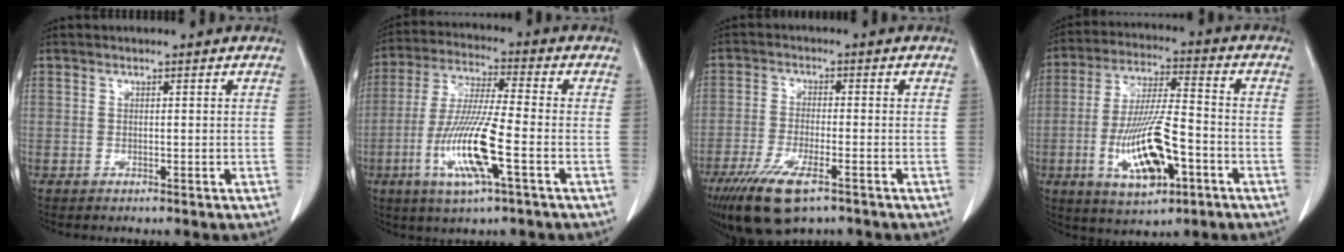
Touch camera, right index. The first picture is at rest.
{"total": 12.9, "force": [-4.2, 0.8, 12.1], "torque": [-0.248, -0.015, -0.082]}
{"total": 9.9, "force": [-6.2, 2.6, 7.3], "torque": [-0.139, -0.022, -0.106]}
{"total": 13.9, "force": [-4.6, 3.7, 12.6], "torque": [-0.247, -0.005, -0.075]}